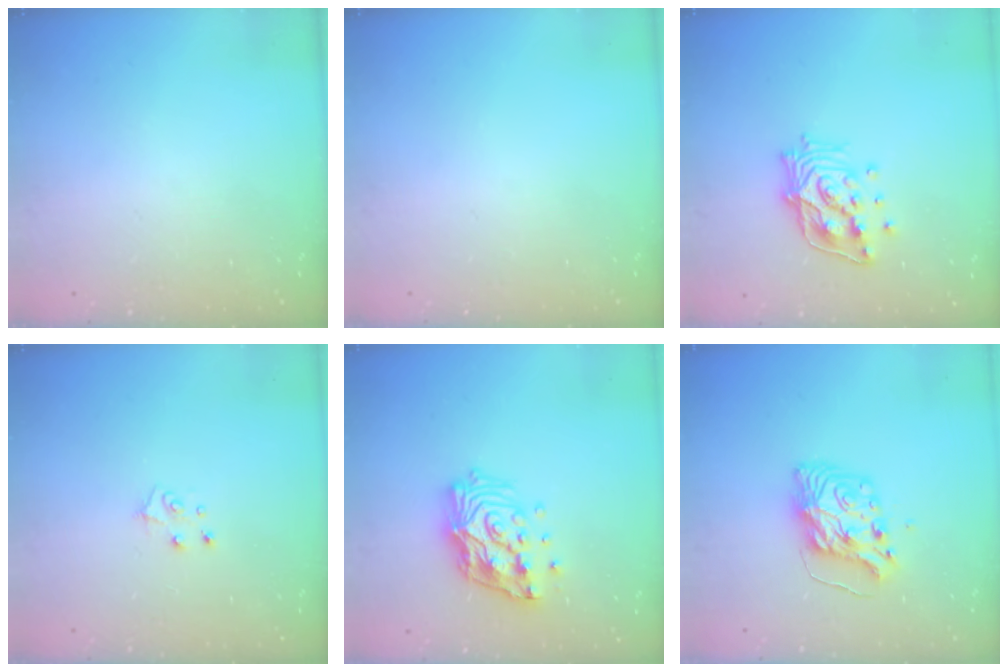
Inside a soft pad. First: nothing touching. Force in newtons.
{"total": 0.0}
{"total": 15.2, "press": 15.1, "slide": 2.0}
{"total": 5.6, "press": 5.6, "slide": 0.5}
{"total": 16.1, "press": 16.0, "slide": 2.3}
{"total": 9.2, "press": 9.1, "slide": 1.3}